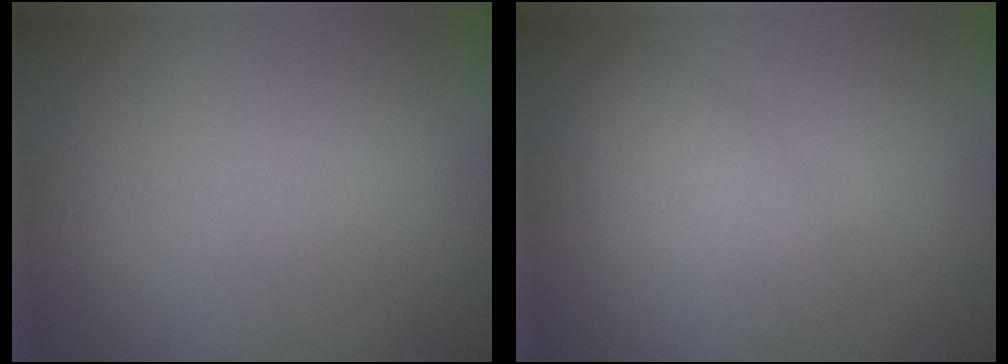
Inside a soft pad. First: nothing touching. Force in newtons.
{"total": 2.9, "press": 2.9, "slide": 0.2}